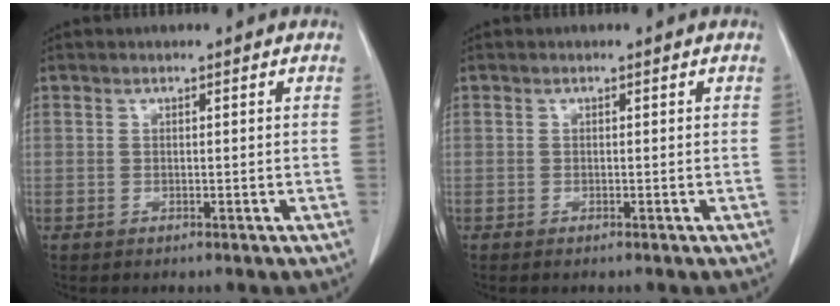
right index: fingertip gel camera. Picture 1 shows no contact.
{"total": 0.0}